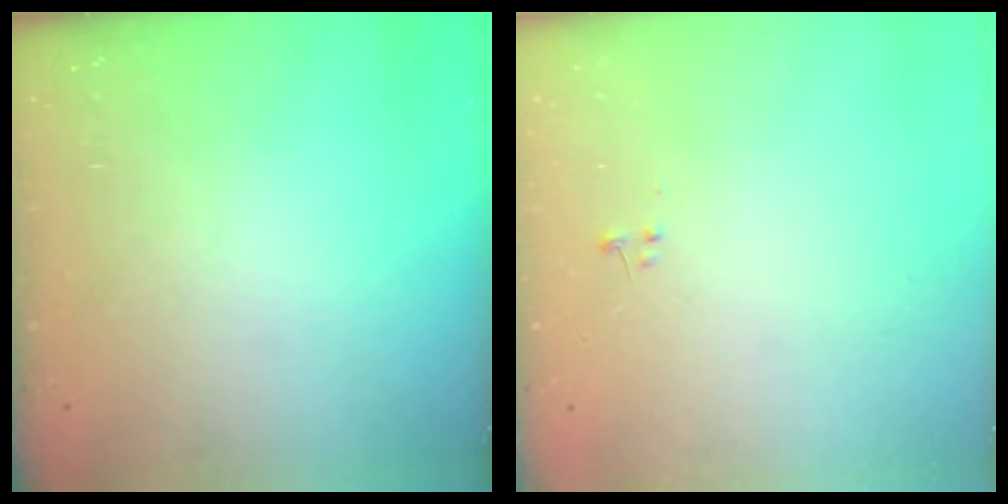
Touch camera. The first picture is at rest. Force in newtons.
{"total": 0.6, "press": 0.6, "slide": 0.3}